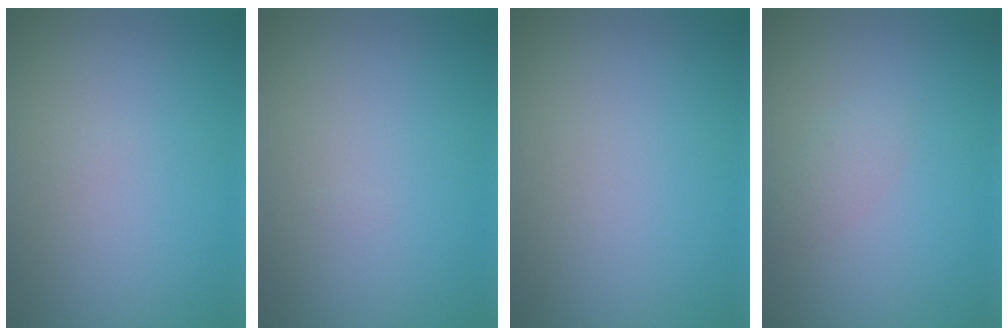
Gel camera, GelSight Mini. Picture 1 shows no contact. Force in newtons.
{"total": 0.0}
{"total": 0.0}
{"total": 1.2, "press": 1.2, "slide": 0.1}